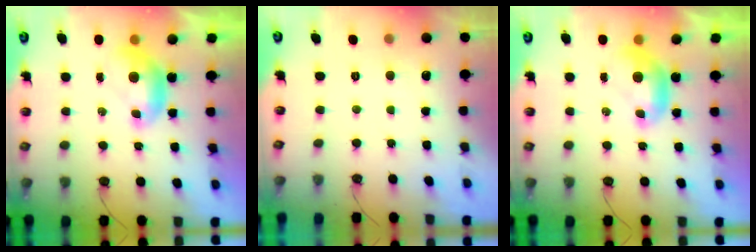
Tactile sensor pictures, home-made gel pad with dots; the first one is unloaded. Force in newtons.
{"total": 2.6, "press": 2.5, "slide": 0.4}
{"total": 0.0}